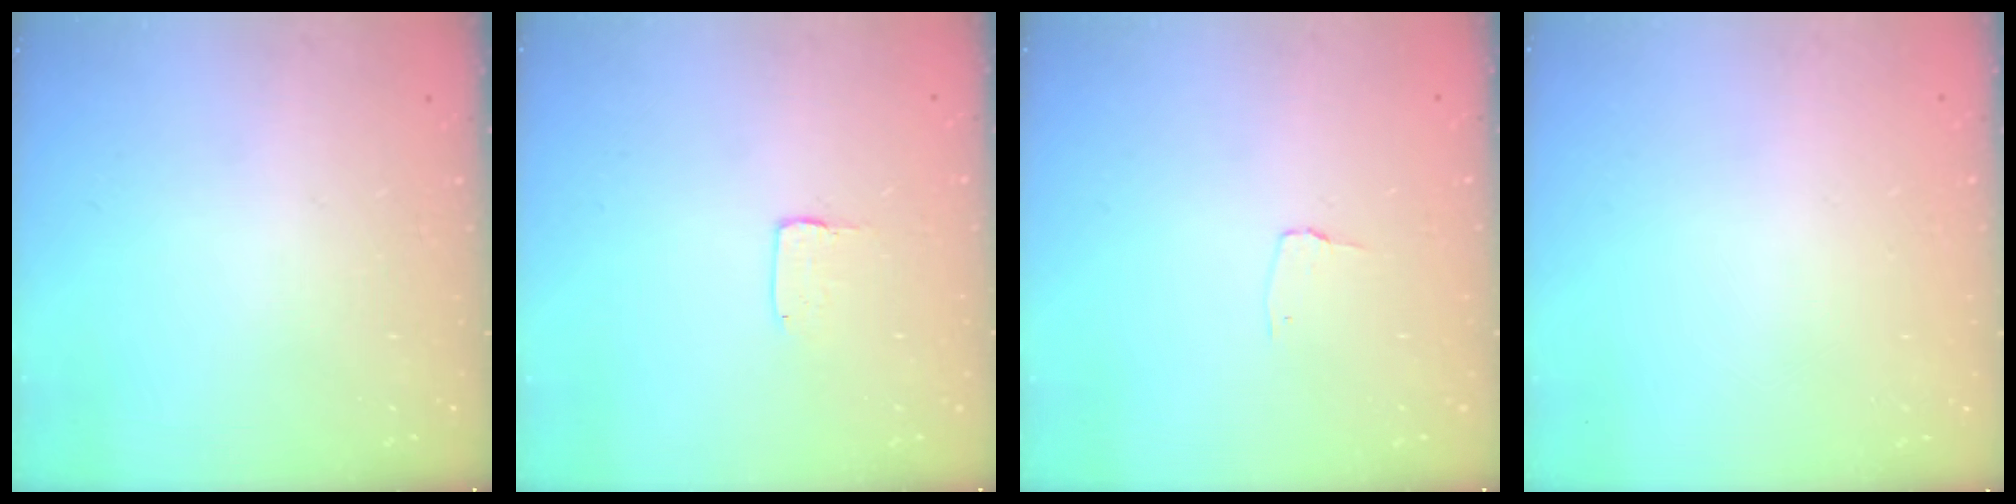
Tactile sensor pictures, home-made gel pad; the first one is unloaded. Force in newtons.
{"total": 1.7, "press": 1.6, "slide": 0.1}
{"total": 2.7, "press": 2.7, "slide": 0.3}
{"total": 0.0}